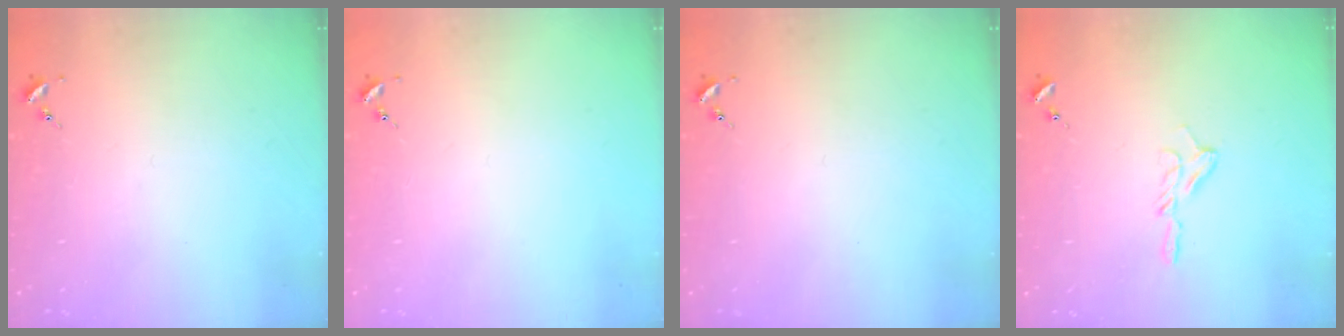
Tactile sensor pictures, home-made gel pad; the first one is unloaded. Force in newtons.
{"total": 0.0}
{"total": 0.0}
{"total": 6.9, "press": 6.9, "slide": 0.7}